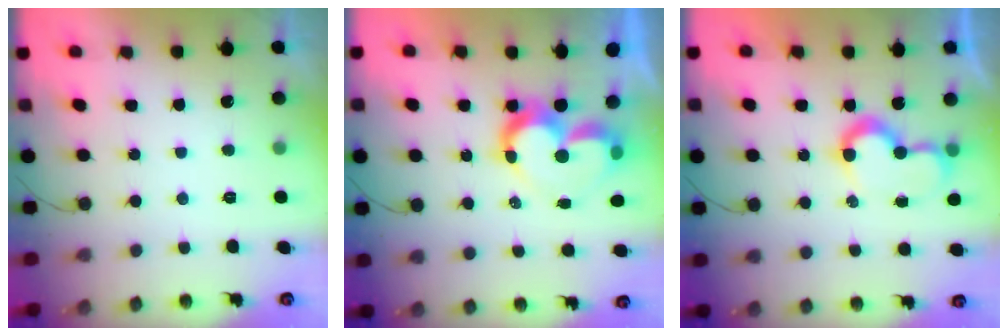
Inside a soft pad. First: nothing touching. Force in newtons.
{"total": 9.4, "press": 9.4, "slide": 0.9}
{"total": 8.2, "press": 8.2, "slide": 0.4}